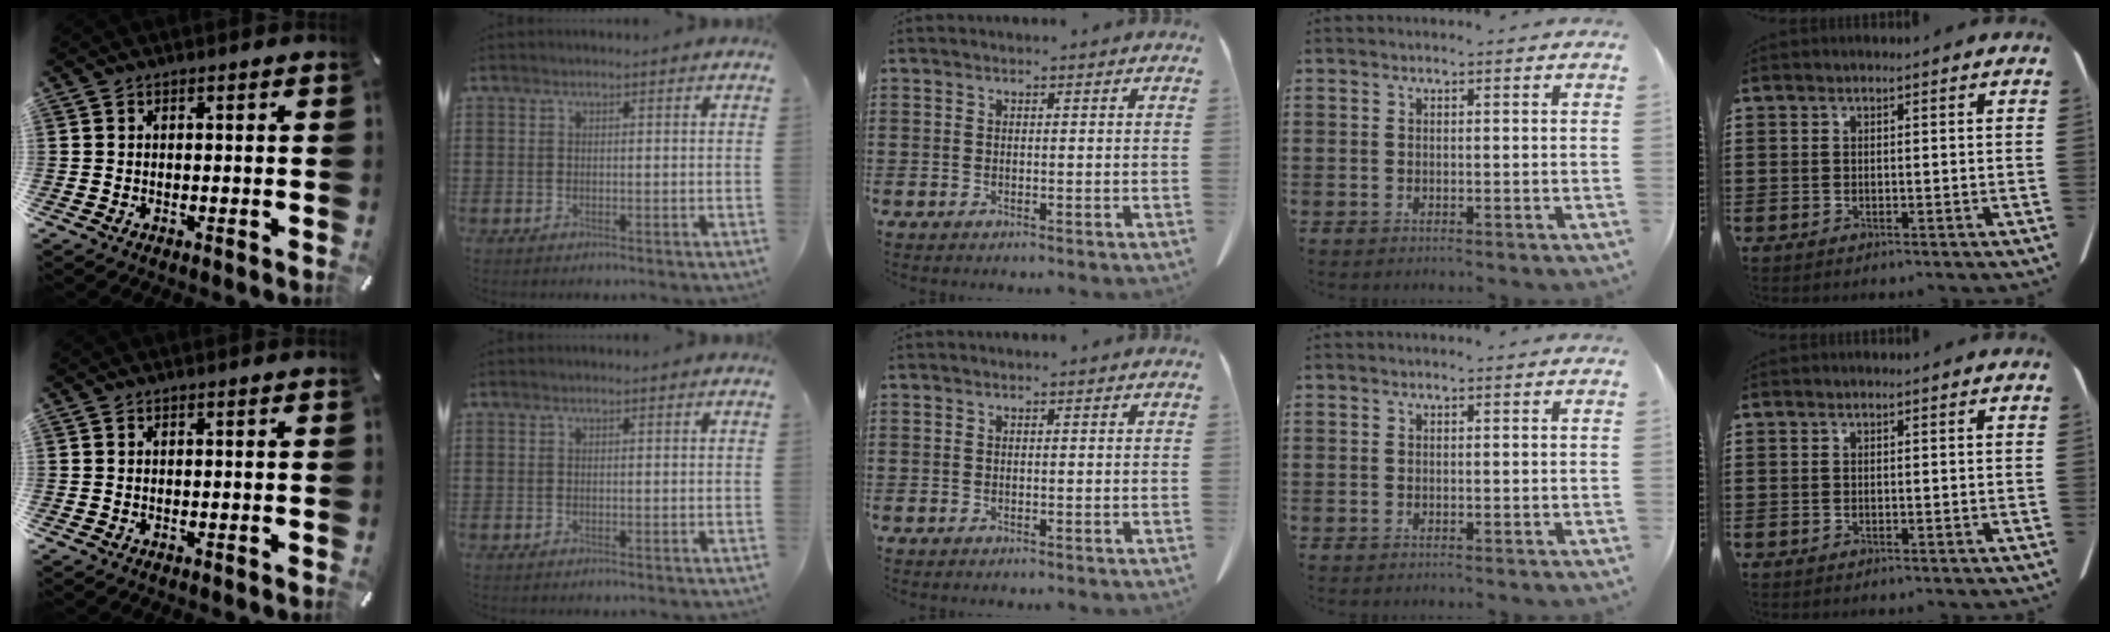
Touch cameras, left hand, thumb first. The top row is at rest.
{}